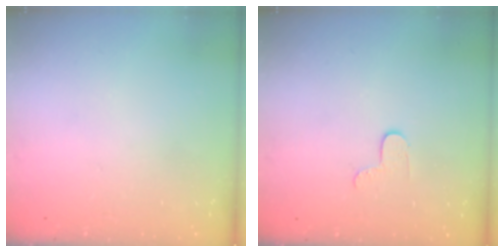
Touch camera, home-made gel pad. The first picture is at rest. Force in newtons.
{"total": 4.7, "press": 4.6, "slide": 0.4}